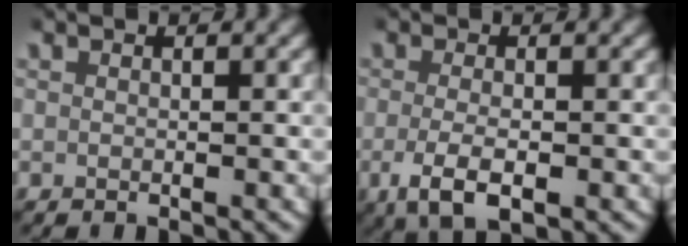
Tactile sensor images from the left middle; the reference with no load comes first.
{"total": 4.4, "force": [-1.6, 1.9, 3.6], "torque": [-0.081, -0.017, -0.018]}